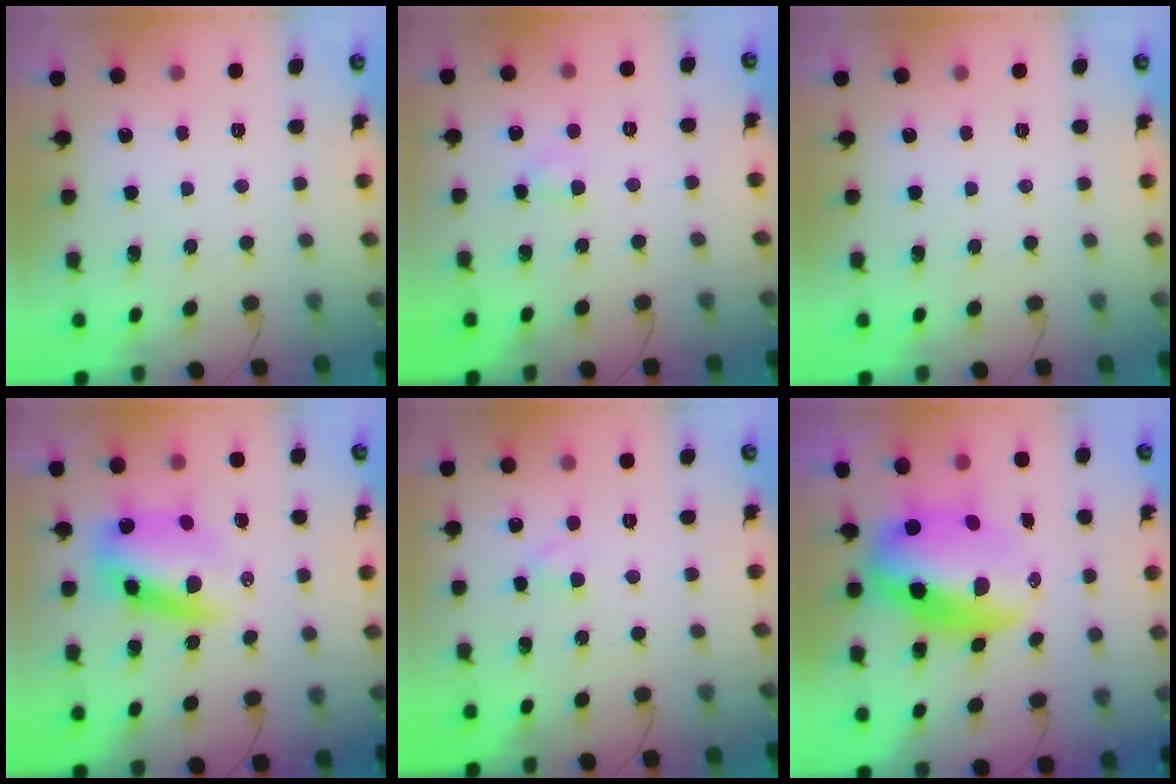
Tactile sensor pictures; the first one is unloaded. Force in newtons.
{"total": 3.2, "press": 3.0, "slide": 1.2}
{"total": 0.0}
{"total": 10.9, "press": 10.4, "slide": 3.2}
{"total": 2.3, "press": 2.0, "slide": 1.0}
{"total": 14.6, "press": 14.1, "slide": 3.7}